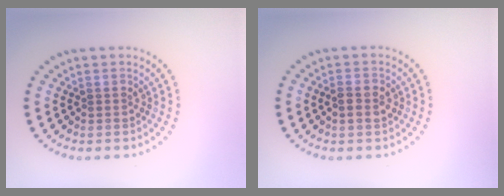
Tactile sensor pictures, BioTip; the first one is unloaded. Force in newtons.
{"total": 1.8, "press": 1.8, "slide": 0.2}